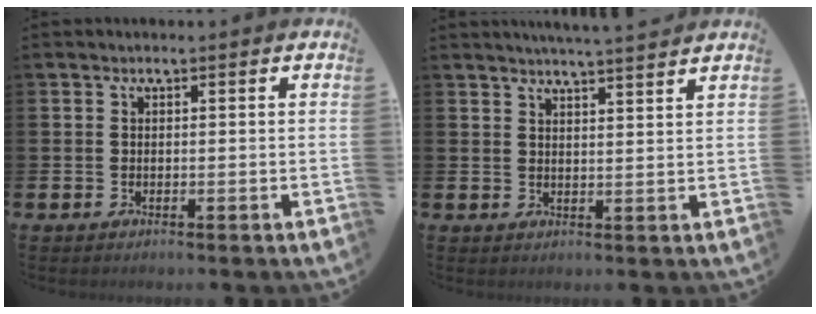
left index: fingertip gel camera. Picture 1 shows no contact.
{"total": 4.1, "force": [4.0, -0.8, 0.5], "torque": [-0.016, -0.021, 0.072]}